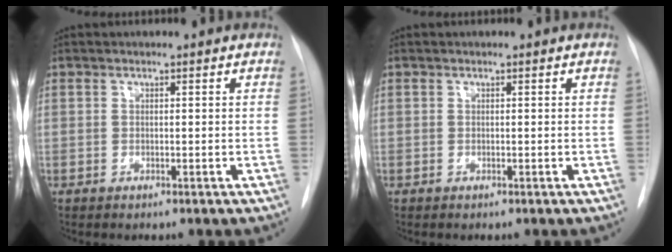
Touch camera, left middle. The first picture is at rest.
{"total": 0.0}